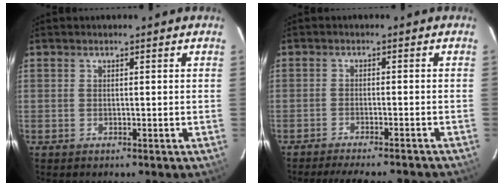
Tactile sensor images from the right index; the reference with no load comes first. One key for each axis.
{"total": 11.9, "fx": -10.7, "fy": 1.6, "fz": 4.8, "tx": -0.102, "ty": -0.010, "tz": -0.149}